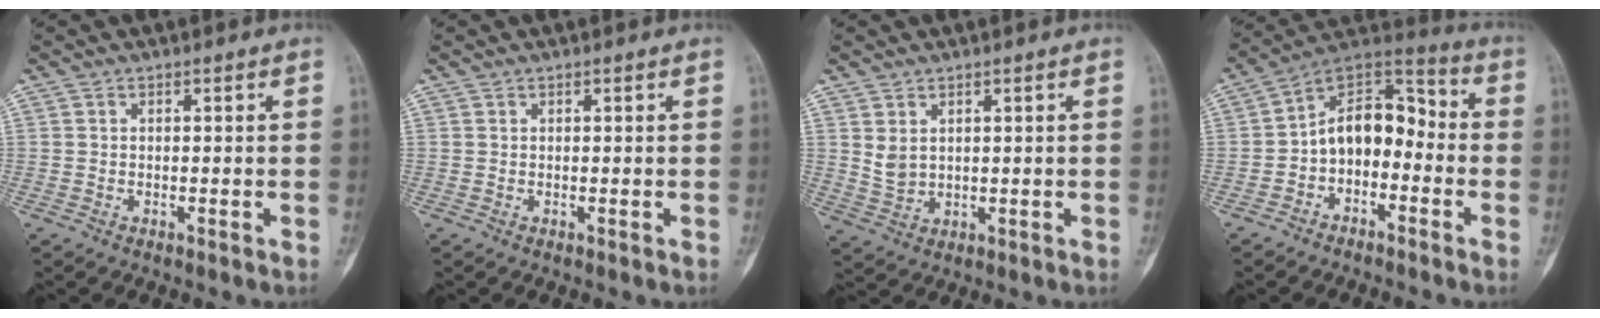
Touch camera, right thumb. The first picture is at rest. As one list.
[{"total": 0.0}, {"total": 3.5, "force": [1.4, 2.3, 2.1], "torque": [-0.036, -0.013, 0.039]}, {"total": 11.9, "force": [-2.3, 8.0, 8.6], "torque": [-0.104, 0.063, -0.058]}]